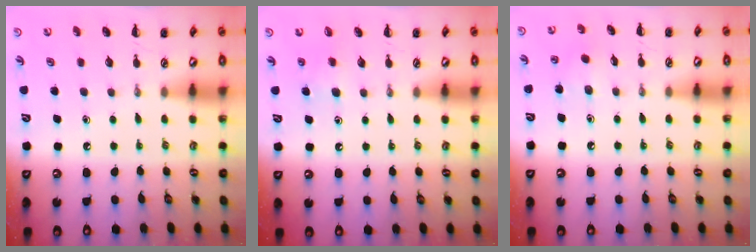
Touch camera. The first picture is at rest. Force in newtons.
{"total": 4.2, "press": 4.0, "slide": 1.4}
{"total": 2.3, "press": 2.2, "slide": 0.8}